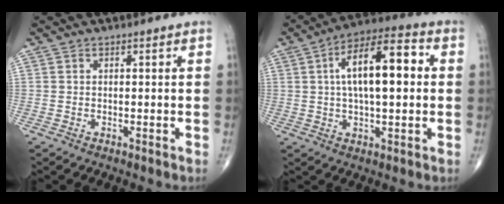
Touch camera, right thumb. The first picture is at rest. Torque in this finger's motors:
{"motor_torque": [1.13, 3.88, 1.60, 0.26, 0.40]}